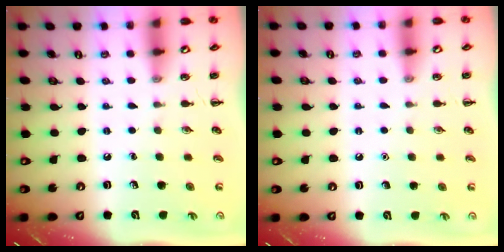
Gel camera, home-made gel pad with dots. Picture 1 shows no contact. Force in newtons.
{"total": 1.6, "press": 1.5, "slide": 0.1}